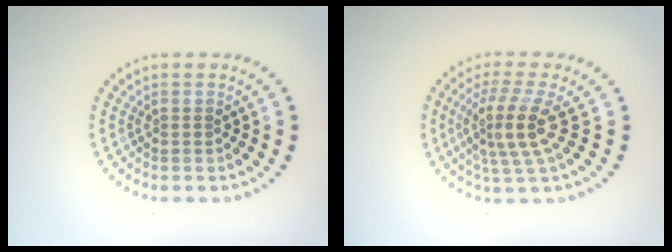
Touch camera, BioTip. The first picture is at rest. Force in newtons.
{"total": 3.9, "press": 3.2, "slide": 2.1}